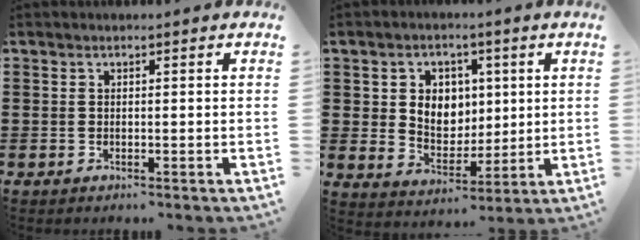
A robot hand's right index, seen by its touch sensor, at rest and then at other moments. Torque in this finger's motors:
{"motor_torque": [0.49, -0.02, 0.29, 0.07]}